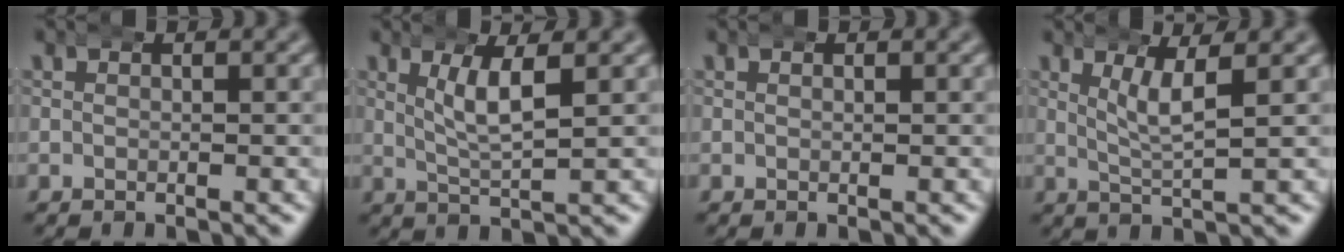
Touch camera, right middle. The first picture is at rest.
{"total": 3.4, "force": [1.4, 0.4, 3.1], "torque": [-0.059, -0.003, 0.030]}
{"total": 0.0}
{"total": 3.2, "force": [1.5, 0.1, 2.8], "torque": [-0.052, -0.002, 0.031]}